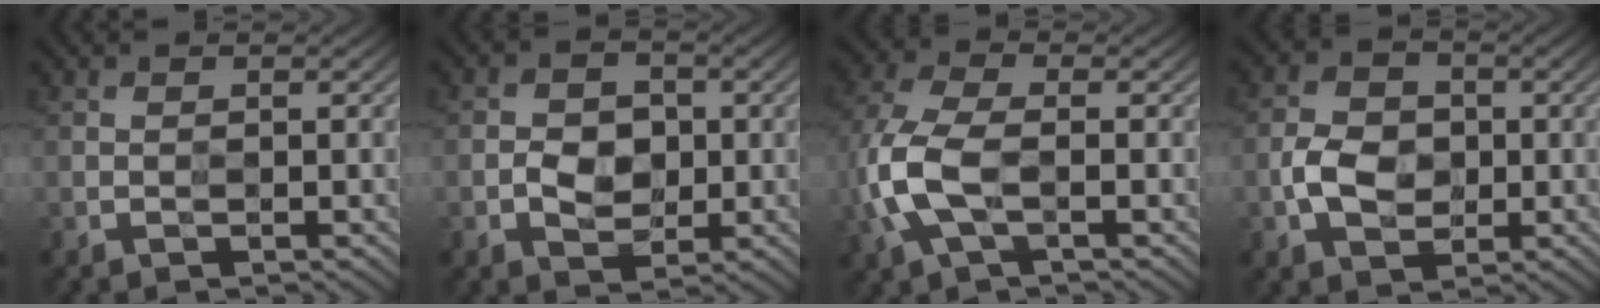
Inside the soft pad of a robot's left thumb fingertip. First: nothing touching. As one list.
[{"total": 3.2, "force": [-0.5, 2.8, 1.5], "torque": [-0.017, 0.000, -0.012]}, {"total": 8.2, "force": [-2.2, 4.4, 6.6], "torque": [-0.170, 0.001, -0.047]}, {"total": 4.3, "force": [-0.8, 3.6, 2.1], "torque": [-0.039, 0.002, -0.019]}]